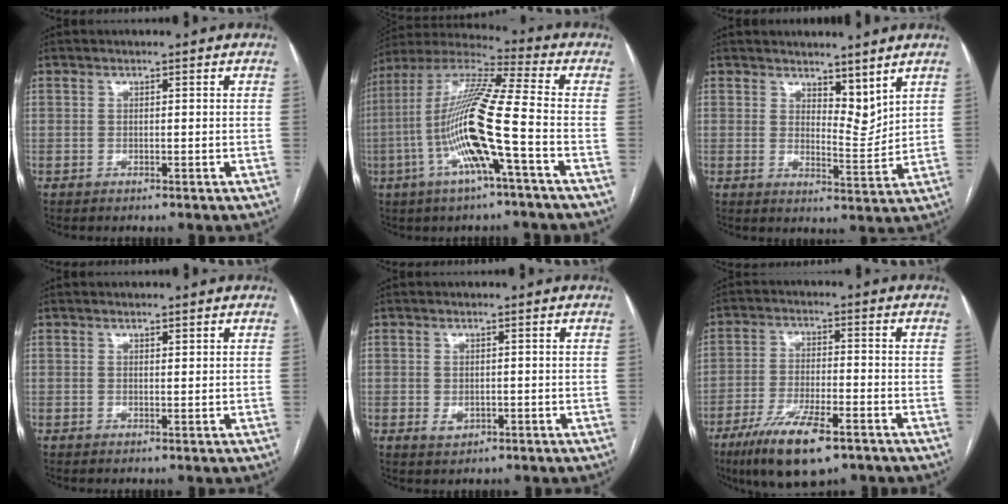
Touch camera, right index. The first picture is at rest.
{"total": 16.2, "force": [-4.2, 0.1, 15.7], "torque": [-0.315, 0.003, -0.089]}
{"total": 5.3, "force": [4.3, 1.9, 2.4], "torque": [-0.036, -0.013, 0.077]}
{"total": 0.6, "force": [0.5, 0.0, 0.3], "torque": [-0.007, -0.003, 0.009]}
{"total": 1.7, "force": [-0.4, 1.4, 0.9], "torque": [-0.012, -0.001, 0.001]}
{"total": 11.2, "force": [-7.1, 2.7, 8.2], "torque": [-0.153, -0.020, -0.118]}